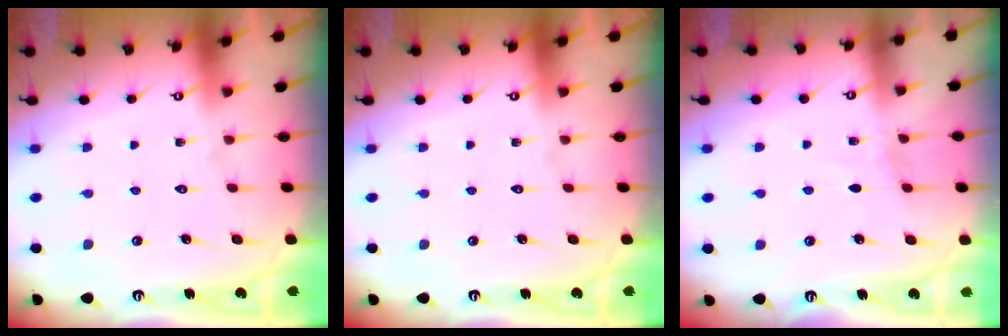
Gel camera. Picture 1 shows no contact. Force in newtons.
{"total": 0.0}
{"total": 3.4, "press": 3.4, "slide": 0.4}